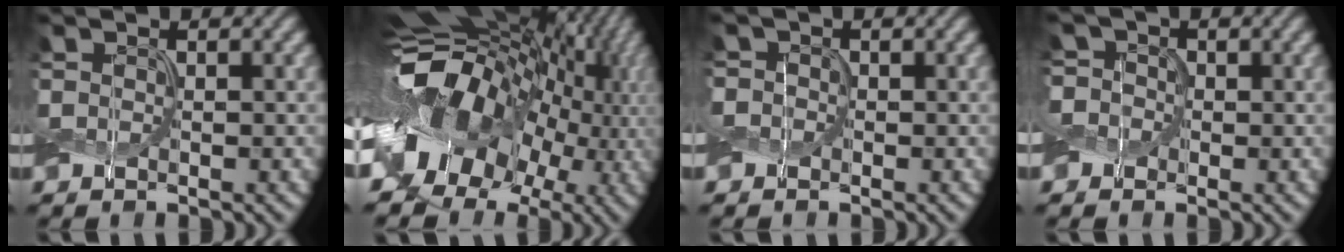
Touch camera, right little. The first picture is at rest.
{"total": 16.5, "force": [-2.0, 12.2, 11.0], "torque": [-0.200, -0.003, -0.034]}
{"total": 1.3, "force": [-0.3, 1.3, 0.3], "torque": [0.002, 0.007, -0.015]}
{"total": 5.2, "force": [0.8, 4.4, 2.6], "torque": [-0.031, 0.033, -0.031]}